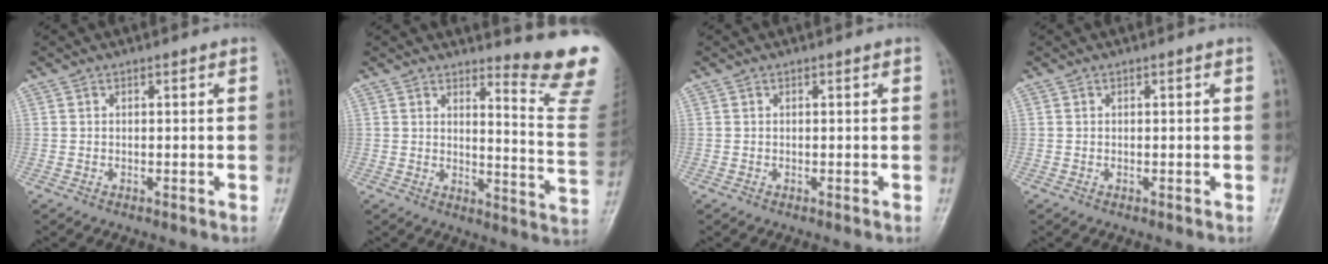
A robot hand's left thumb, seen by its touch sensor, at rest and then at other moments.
{"total": 12.7, "force": [11.7, 0.0, 4.8], "torque": [-0.043, -0.164, 0.127]}
{"total": 0.0}
{"total": 0.0}